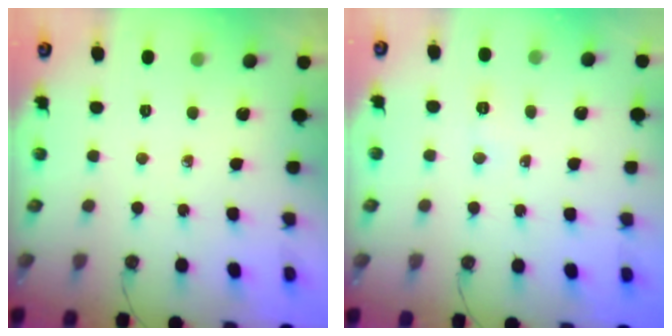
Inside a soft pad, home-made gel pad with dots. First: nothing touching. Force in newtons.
{"total": 5.2, "press": 5.2, "slide": 0.6}